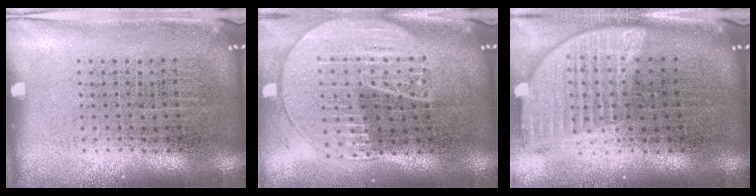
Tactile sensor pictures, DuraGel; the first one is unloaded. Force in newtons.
{"total": 2.0, "press": 1.7, "slide": 0.9}
{"total": 1.7, "press": 1.4, "slide": 1.0}